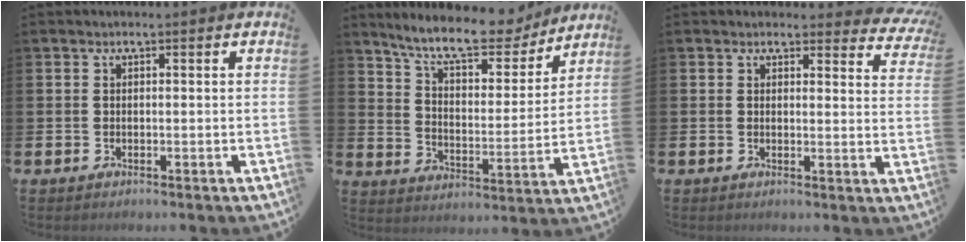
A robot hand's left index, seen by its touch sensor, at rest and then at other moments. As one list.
[{"total": 10.8, "force": [9.6, 2.6, 4.2], "torque": [-0.110, -0.060, 0.167]}, {"total": 2.4, "force": [2.2, 0.9, 0.3], "torque": [0.009, -0.017, 0.033]}]